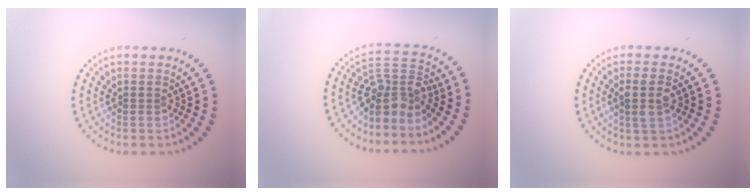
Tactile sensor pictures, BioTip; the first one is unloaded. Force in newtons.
{"total": 3.7, "press": 2.8, "slide": 2.4}
{"total": 2.3, "press": 2.1, "slide": 1.0}